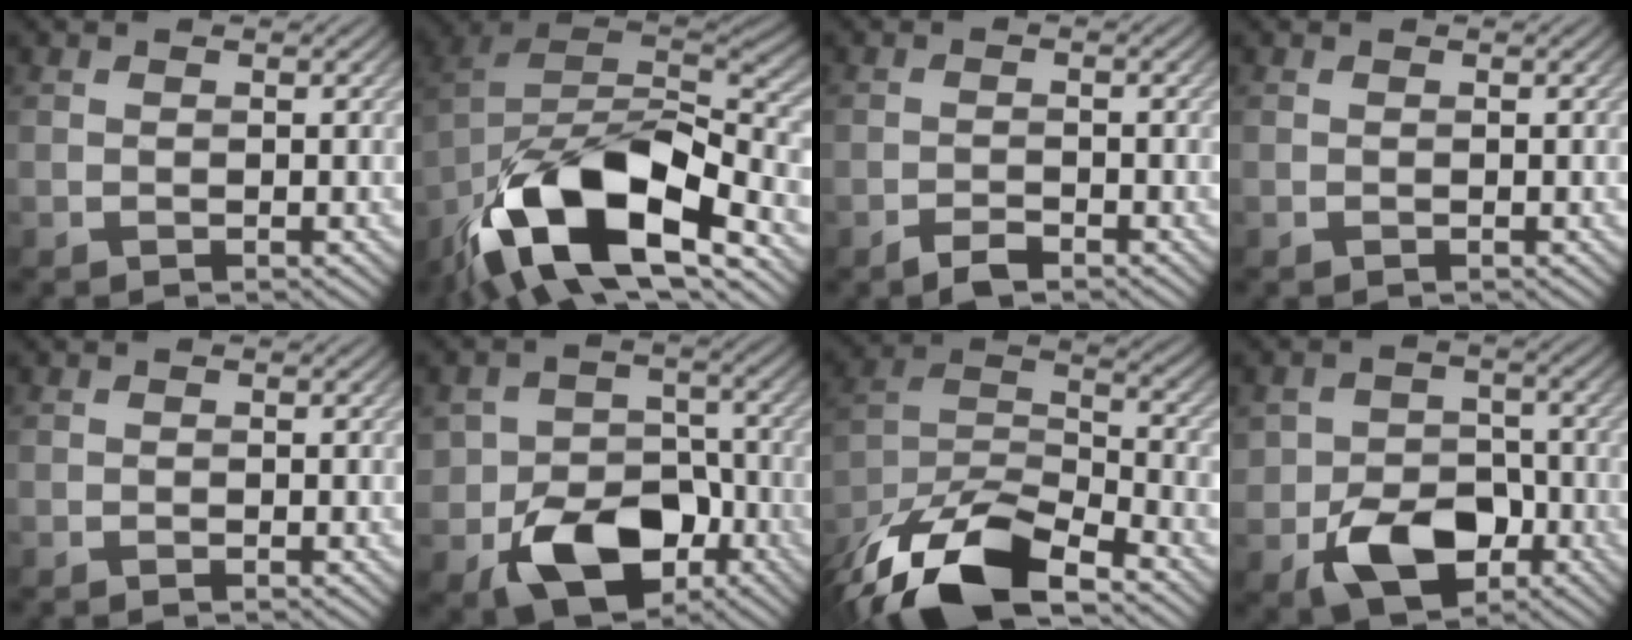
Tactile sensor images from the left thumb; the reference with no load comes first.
{"total": 18.3, "force": [-10.4, 8.3, 12.6], "torque": [-0.256, -0.014, -0.187]}
{"total": 1.9, "force": [-1.6, 0.5, 1.0], "torque": [-0.019, 0.003, -0.033]}
{"total": 0.0}
{"total": 0.6, "force": [-0.4, 0.1, 0.5], "torque": [-0.009, 0.000, -0.009]}
{"total": 10.2, "force": [-4.7, 7.0, 5.8], "torque": [-0.106, -0.020, -0.080]}
{"total": 15.1, "force": [-11.1, 5.1, 8.9], "torque": [-0.200, -0.010, -0.208]}
{"total": 8.1, "force": [-3.6, 5.6, 4.7], "torque": [-0.088, -0.014, -0.063]}